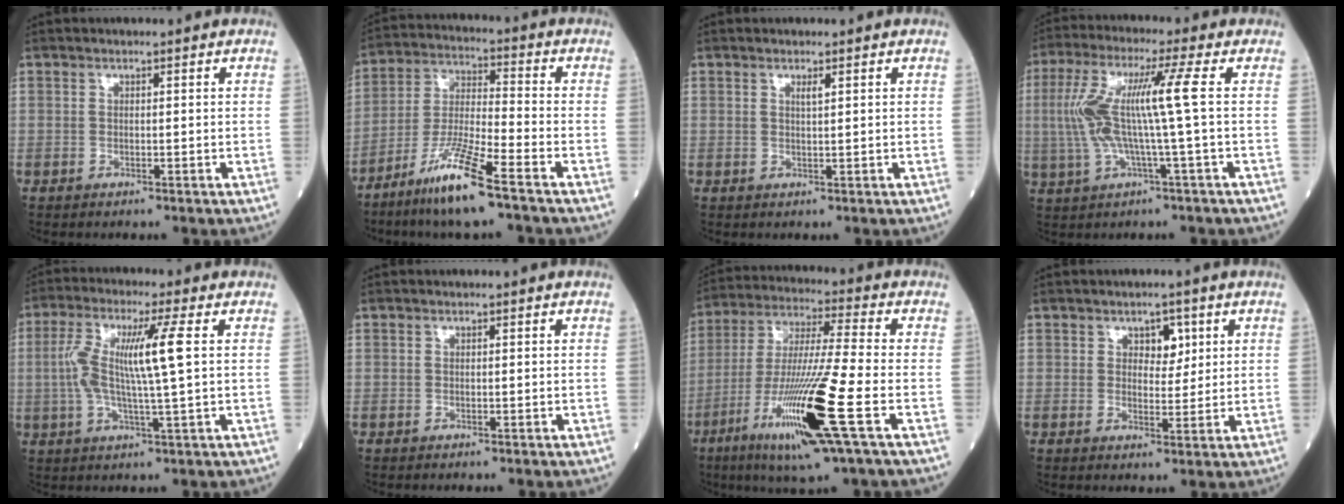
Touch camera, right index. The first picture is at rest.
{"total": 11.3, "force": [-7.4, -0.1, 8.6], "torque": [-0.175, -0.031, -0.148]}
{"total": 1.0, "force": [0.5, 0.0, 0.8], "torque": [-0.017, -0.003, 0.010]}
{"total": 10.4, "force": [0.6, -0.7, 10.4], "torque": [-0.222, 0.019, 0.012]}
{"total": 9.9, "force": [1.3, 0.0, 9.8], "torque": [-0.202, 0.012, 0.022]}
{"total": 0.0}
{"total": 17.6, "force": [-6.8, -0.5, 16.2], "torque": [-0.339, -0.033, -0.127]}
{"total": 3.4, "force": [1.5, 2.0, 2.2], "torque": [-0.025, 0.004, 0.023]}